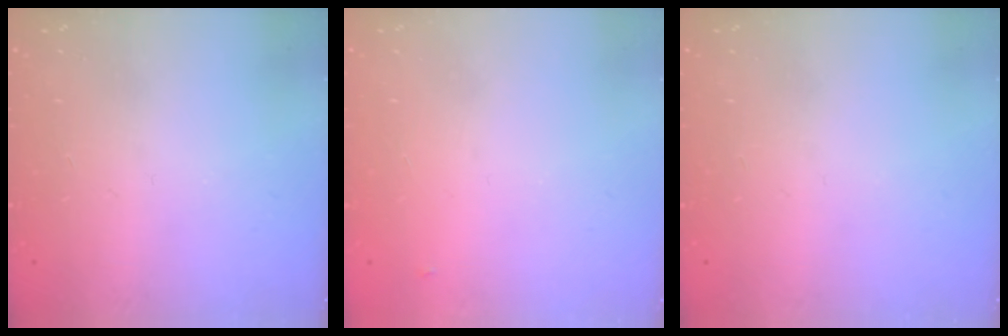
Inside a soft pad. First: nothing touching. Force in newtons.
{"total": 2.8, "press": 2.8, "slide": 0.4}
{"total": 0.0}